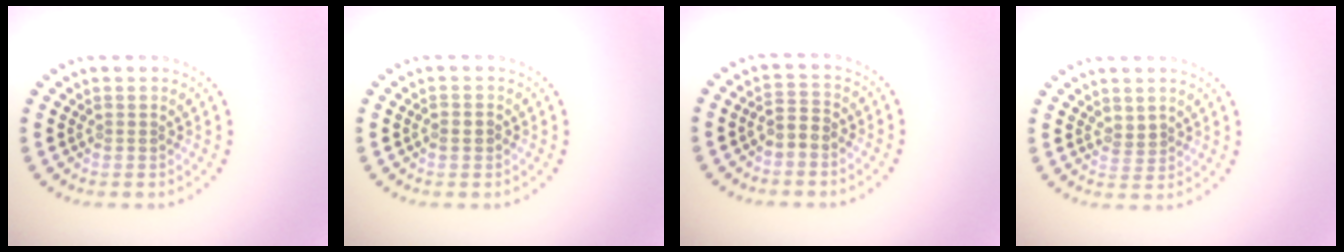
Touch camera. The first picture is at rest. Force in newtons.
{"total": 1.1, "press": 1.0, "slide": 0.5}
{"total": 1.9, "press": 1.8, "slide": 0.7}
{"total": 1.0, "press": 0.8, "slide": 0.7}